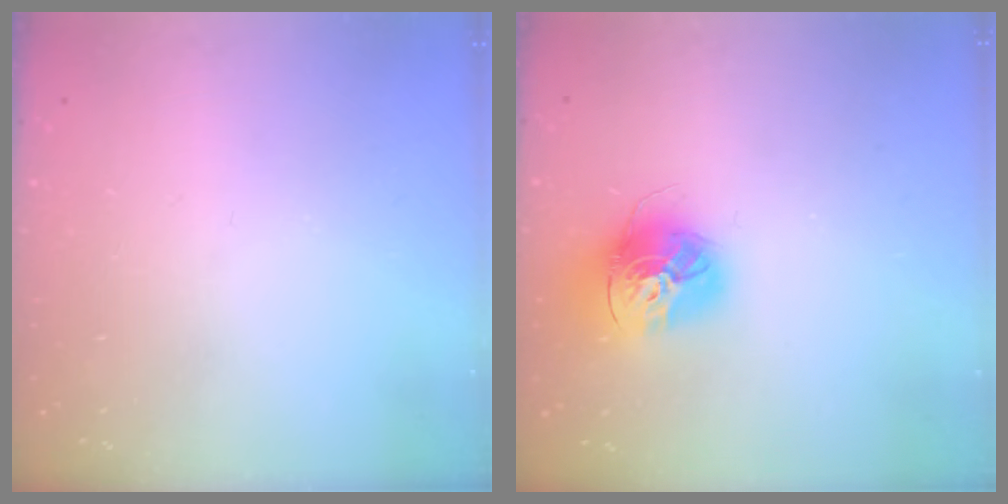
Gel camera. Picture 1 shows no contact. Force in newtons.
{"total": 15.9, "press": 15.8, "slide": 1.4}